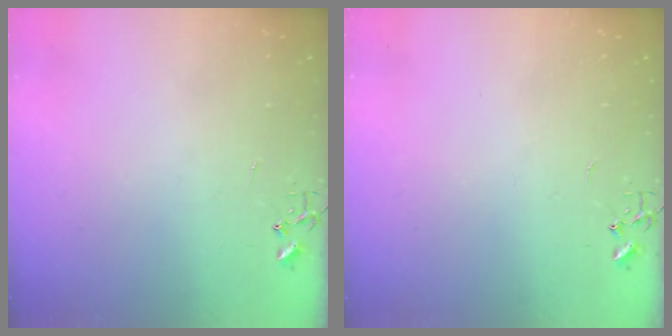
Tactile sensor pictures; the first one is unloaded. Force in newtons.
{"total": 0.0}